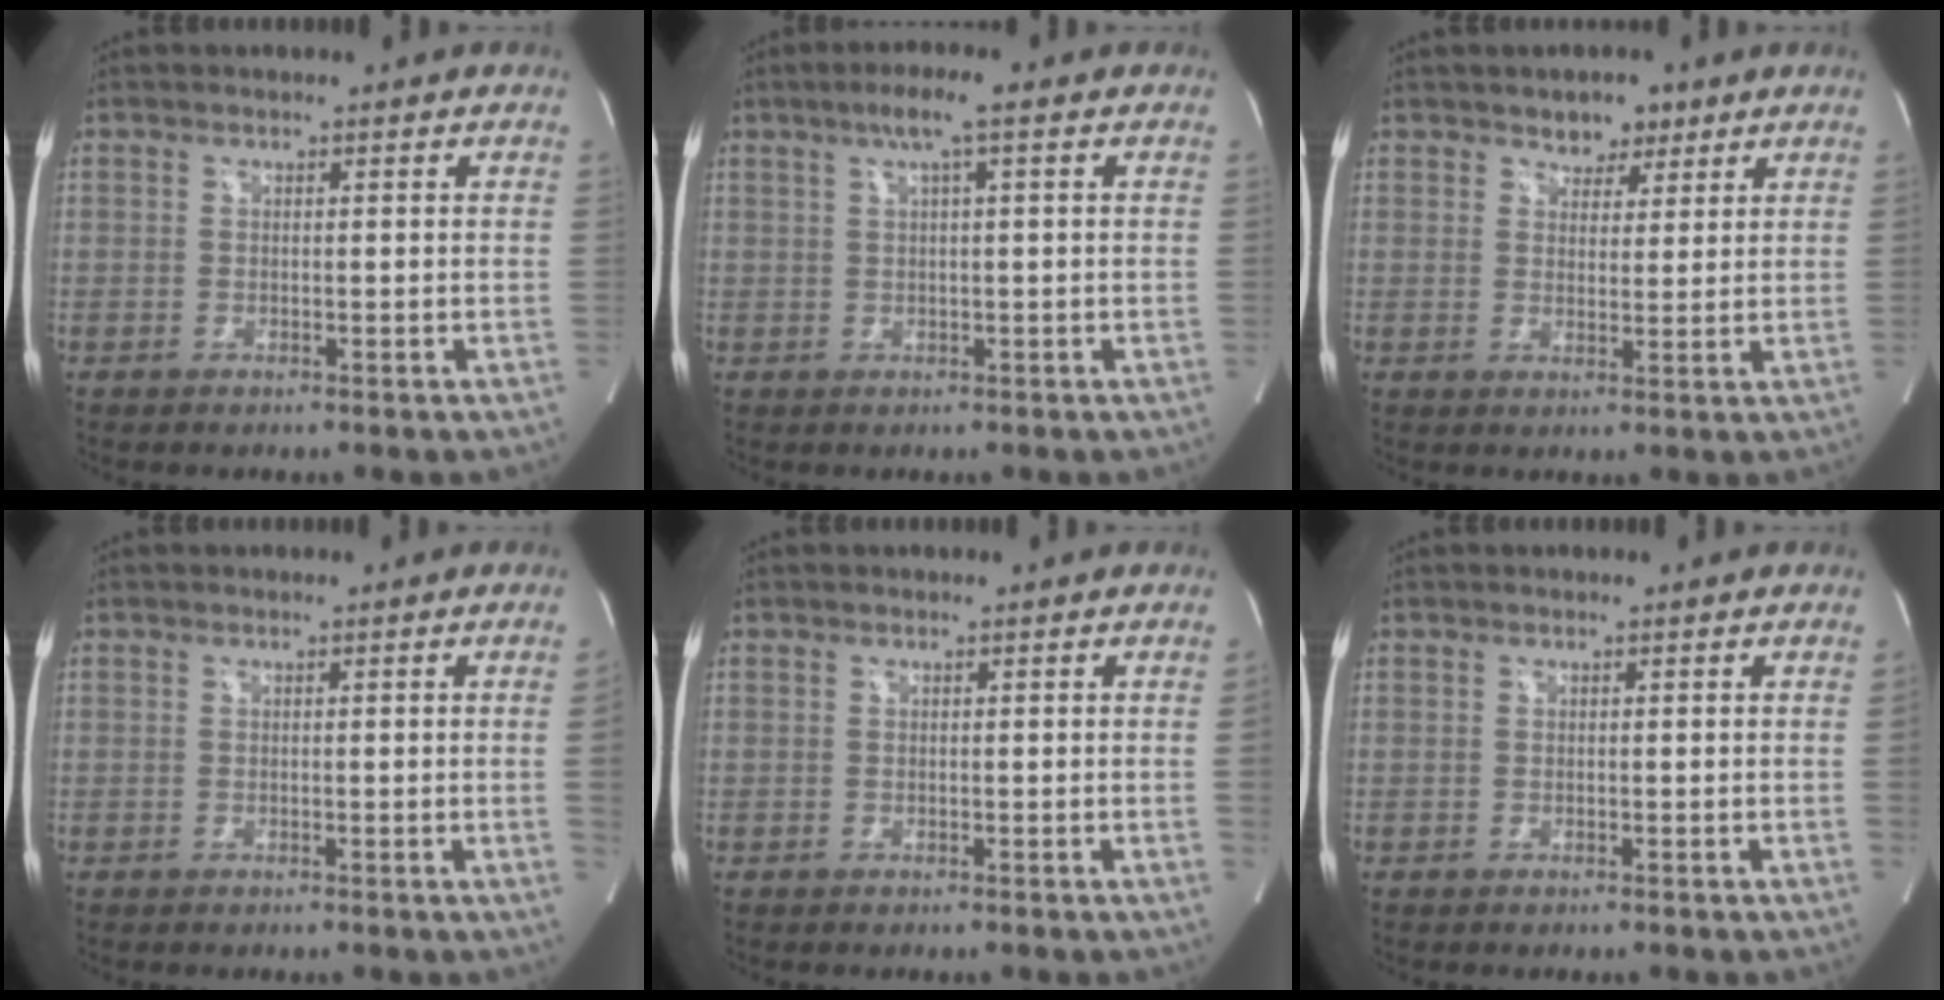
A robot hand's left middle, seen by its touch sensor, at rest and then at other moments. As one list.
[{"total": 4.0, "force": [2.0, -0.1, 3.5], "torque": [-0.067, 0.013, 0.035]}, {"total": 3.7, "force": [2.6, 2.3, 1.3], "torque": [-0.012, 0.004, 0.042]}, {"total": 1.6, "force": [-0.1, -0.7, 1.4], "torque": [-0.018, -0.001, 0.000]}, {"total": 0.8, "force": [0.0, 0.3, -0.7], "torque": [0.008, 0.004, -0.002]}, {"total": 1.0, "force": [0.0, 0.4, -1.0], "torque": [0.009, 0.004, -0.001]}]